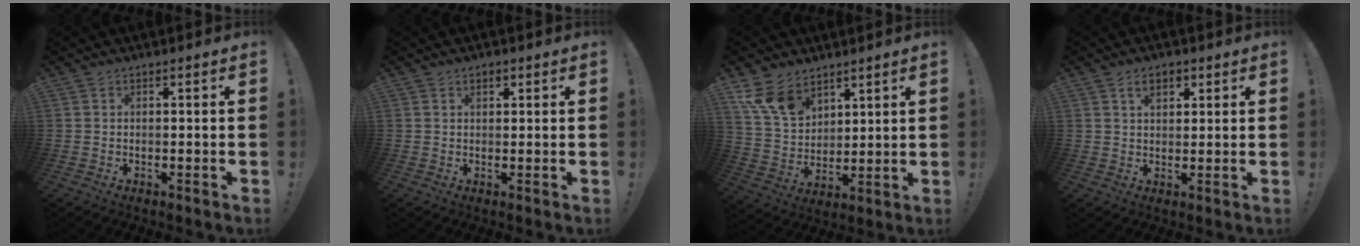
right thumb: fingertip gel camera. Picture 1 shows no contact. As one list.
[{"total": 1.5, "force": [0.9, 0.9, 0.7], "torque": [-0.012, -0.001, 0.016]}, {"total": 12.8, "force": [8.5, 7.8, 5.6], "torque": [-0.123, -0.041, 0.171]}, {"total": 4.9, "force": [2.2, 3.0, 3.1], "torque": [-0.041, -0.001, 0.036]}]